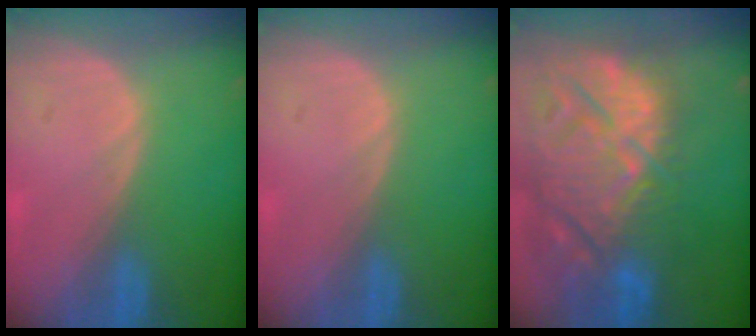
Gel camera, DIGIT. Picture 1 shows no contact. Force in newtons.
{"total": 0.0}
{"total": 15.3, "press": 13.1, "slide": 7.9}